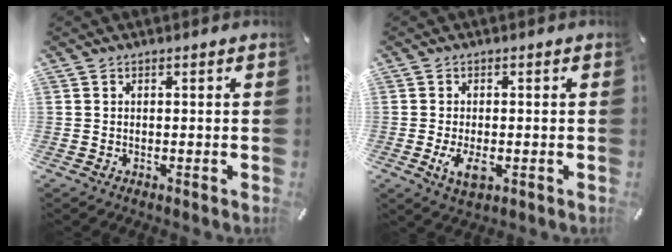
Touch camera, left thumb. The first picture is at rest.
{"total": 4.9, "force": [-1.3, 2.6, 4.0], "torque": [-0.091, -0.009, -0.029]}